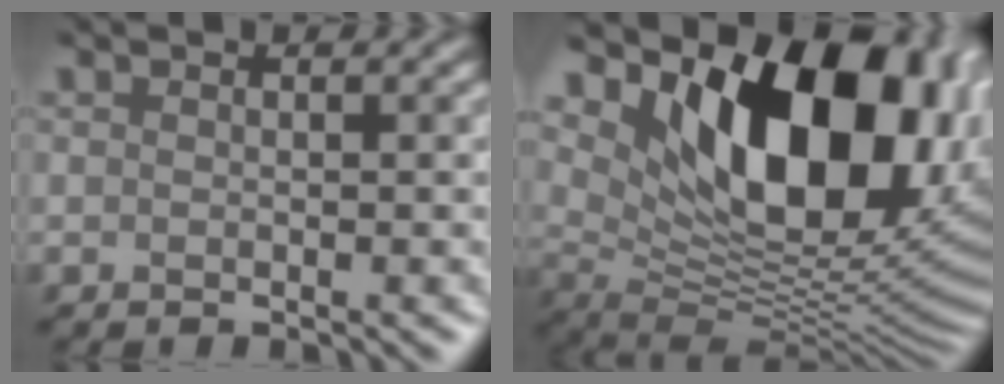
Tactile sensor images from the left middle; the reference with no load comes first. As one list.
[{"total": 13.2, "force": [6.5, 6.9, 9.3], "torque": [-0.132, -0.004, 0.127]}]